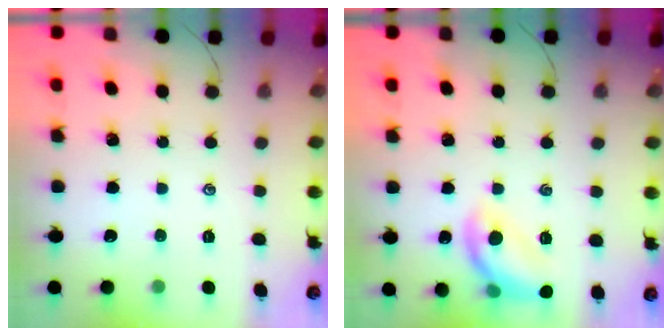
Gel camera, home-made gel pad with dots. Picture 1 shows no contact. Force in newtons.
{"total": 13.9, "press": 13.9, "slide": 1.1}